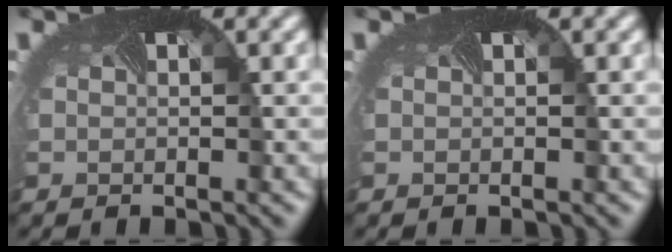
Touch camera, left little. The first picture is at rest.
{"total": 0.0}